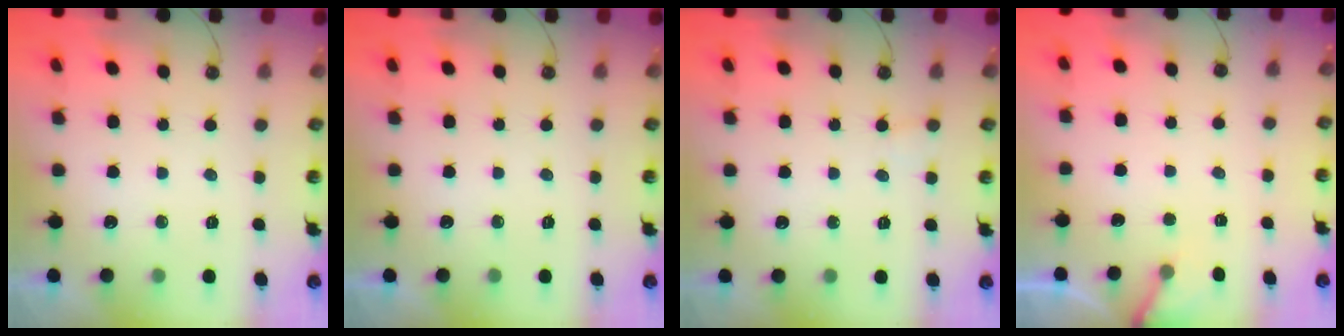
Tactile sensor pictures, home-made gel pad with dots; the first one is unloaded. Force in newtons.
{"total": 0.0}
{"total": 4.4, "press": 4.4, "slide": 0.4}
{"total": 4.8, "press": 4.7, "slide": 0.3}